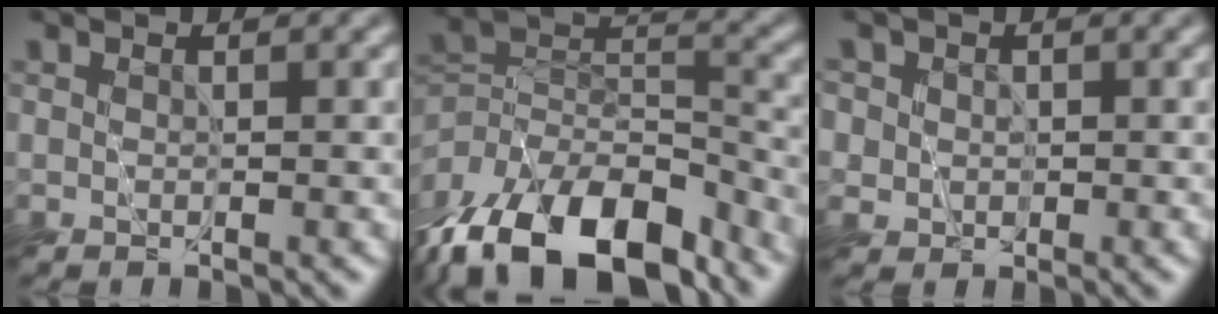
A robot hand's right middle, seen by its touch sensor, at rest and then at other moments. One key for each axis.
{"total": 14.9, "fx": -9.7, "fy": 7.9, "fz": 8.1, "tx": -0.183, "ty": -0.002, "tz": -0.158}
{"total": 3.0, "fx": 0.7, "fy": 2.9, "fz": 0.8, "tx": -0.018, "ty": 0.012, "tz": -0.001}